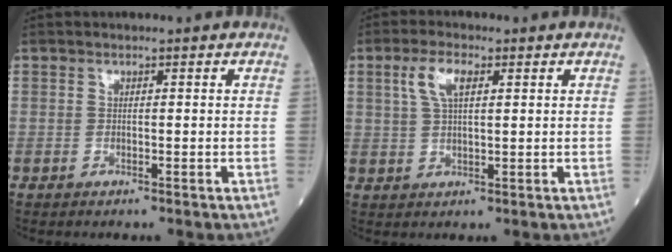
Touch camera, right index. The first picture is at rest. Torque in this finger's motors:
{"motor_torque": [0.13, 0.07, 0.12, 0.08]}